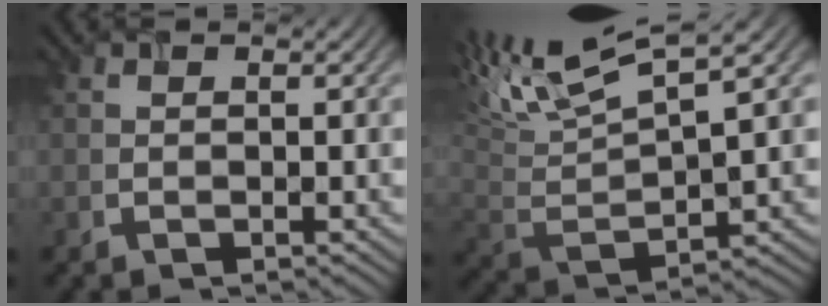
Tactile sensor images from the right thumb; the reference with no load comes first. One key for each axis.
{"total": 12.1, "fx": 6.2, "fy": 3.7, "fz": 9.8, "tx": -0.227, "ty": 0.029, "tz": 0.098}